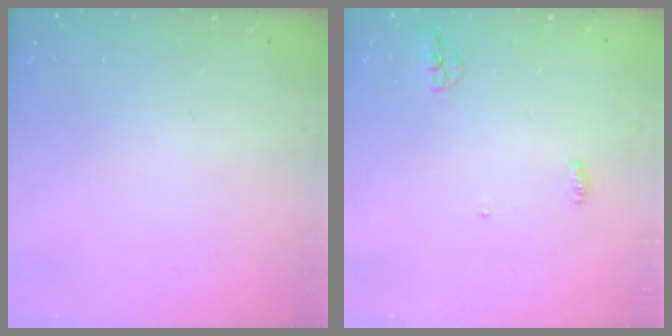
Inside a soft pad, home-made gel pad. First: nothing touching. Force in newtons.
{"total": 4.2, "press": 4.1, "slide": 0.9}